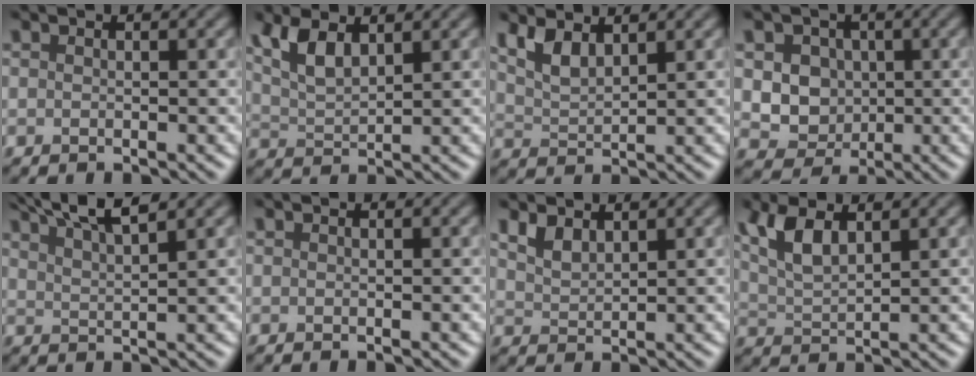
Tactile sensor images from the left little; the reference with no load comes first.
{"total": 4.0, "force": [2.3, 1.6, 2.8], "torque": [-0.069, 0.002, 0.050]}
{"total": 3.2, "force": [2.2, 1.2, 2.0], "torque": [-0.045, -0.001, 0.045]}
{"total": 5.6, "force": [1.1, 4.8, 2.5], "torque": [-0.037, 0.011, 0.015]}
{"total": 6.3, "force": [4.9, 1.3, 3.7], "torque": [-0.047, 0.021, 0.059]}
{"total": 0.0}
{"total": 2.2, "force": [1.7, 0.9, 1.1], "torque": [-0.027, -0.001, 0.038]}
{"total": 4.4, "force": [2.4, 1.7, 3.3], "torque": [-0.080, 0.004, 0.051]}